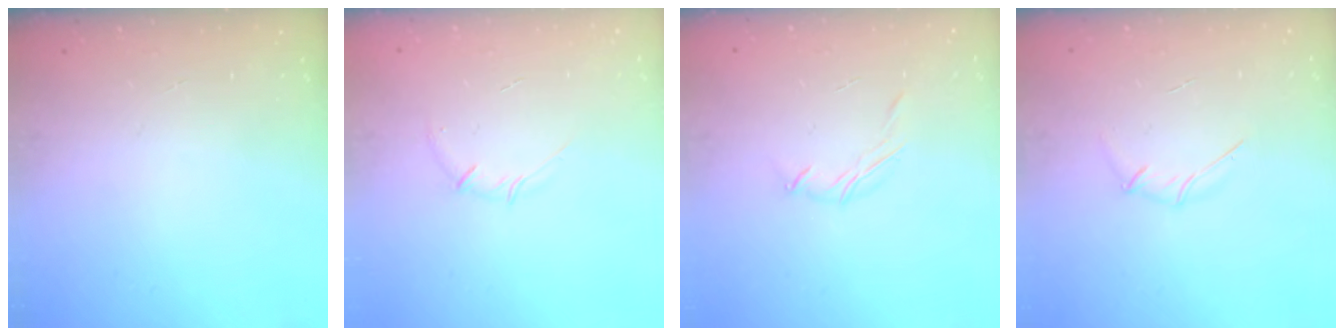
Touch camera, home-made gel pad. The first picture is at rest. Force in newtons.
{"total": 3.6, "press": 3.4, "slide": 1.2}
{"total": 3.6, "press": 3.5, "slide": 0.8}
{"total": 3.3, "press": 3.2, "slide": 0.9}